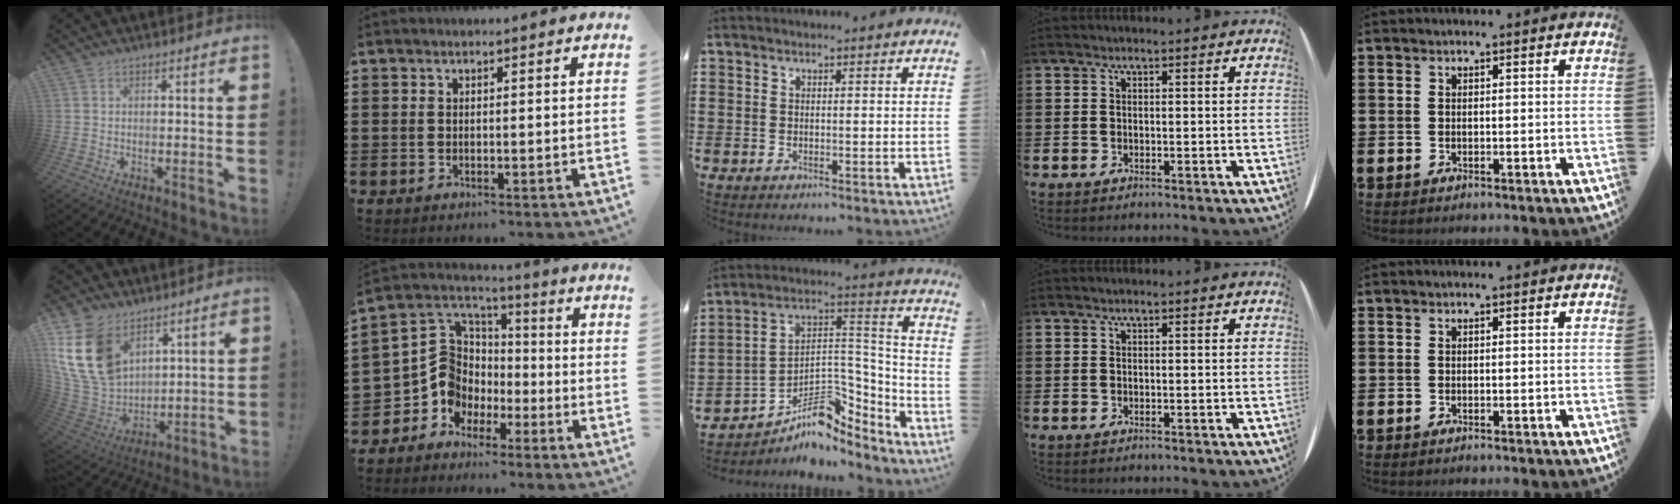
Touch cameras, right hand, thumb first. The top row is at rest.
{"thumb": {"total": 19.7, "force": [9.4, 13.7, 10.6], "torque": [-0.230, -0.051, 0.182]}, "index": {"total": 9.2, "force": [-2.4, 8.4, 3.0], "torque": [-0.114, 0.002, -0.049]}, "middle": {"total": 8.3, "force": [-5.5, 4.4, 4.5], "torque": [-0.085, -0.008, -0.104]}}